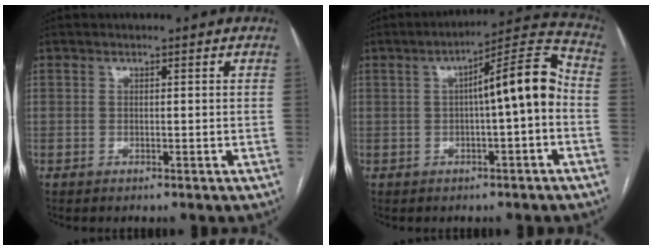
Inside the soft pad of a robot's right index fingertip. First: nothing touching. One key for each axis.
{"total": 10.1, "fx": -0.3, "fy": 1.1, "fz": 10.0, "tx": -0.142, "ty": 0.034, "tz": -0.005}